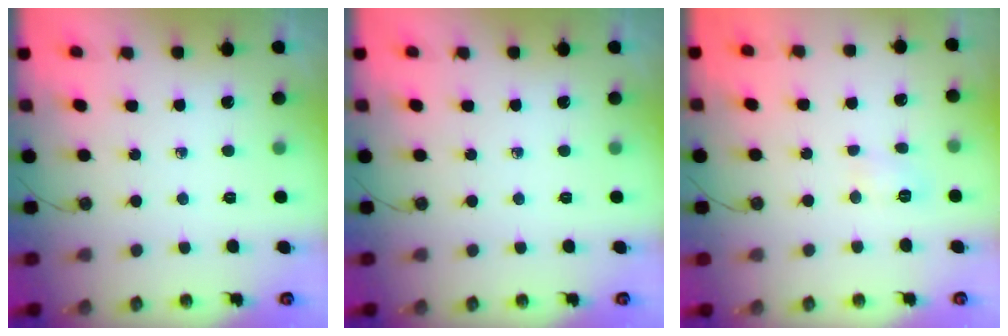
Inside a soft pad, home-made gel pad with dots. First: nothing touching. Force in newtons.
{"total": 0.0}
{"total": 4.8, "press": 4.8, "slide": 0.5}